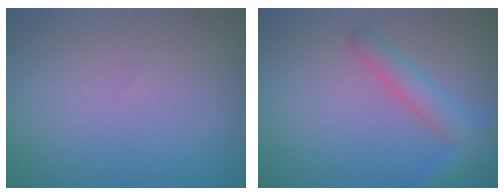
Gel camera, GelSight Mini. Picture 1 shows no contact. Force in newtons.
{"total": 3.0, "press": 3.0, "slide": 0.2}